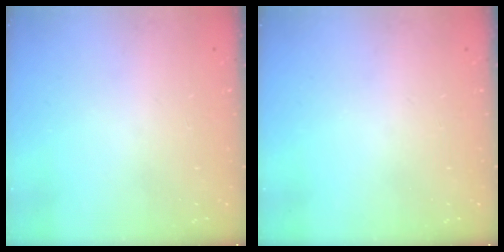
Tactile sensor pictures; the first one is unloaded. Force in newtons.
{"total": 0.0}